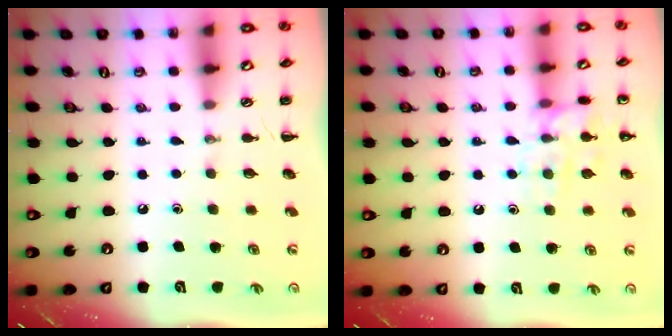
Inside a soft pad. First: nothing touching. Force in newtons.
{"total": 11.9, "press": 11.8, "slide": 0.9}